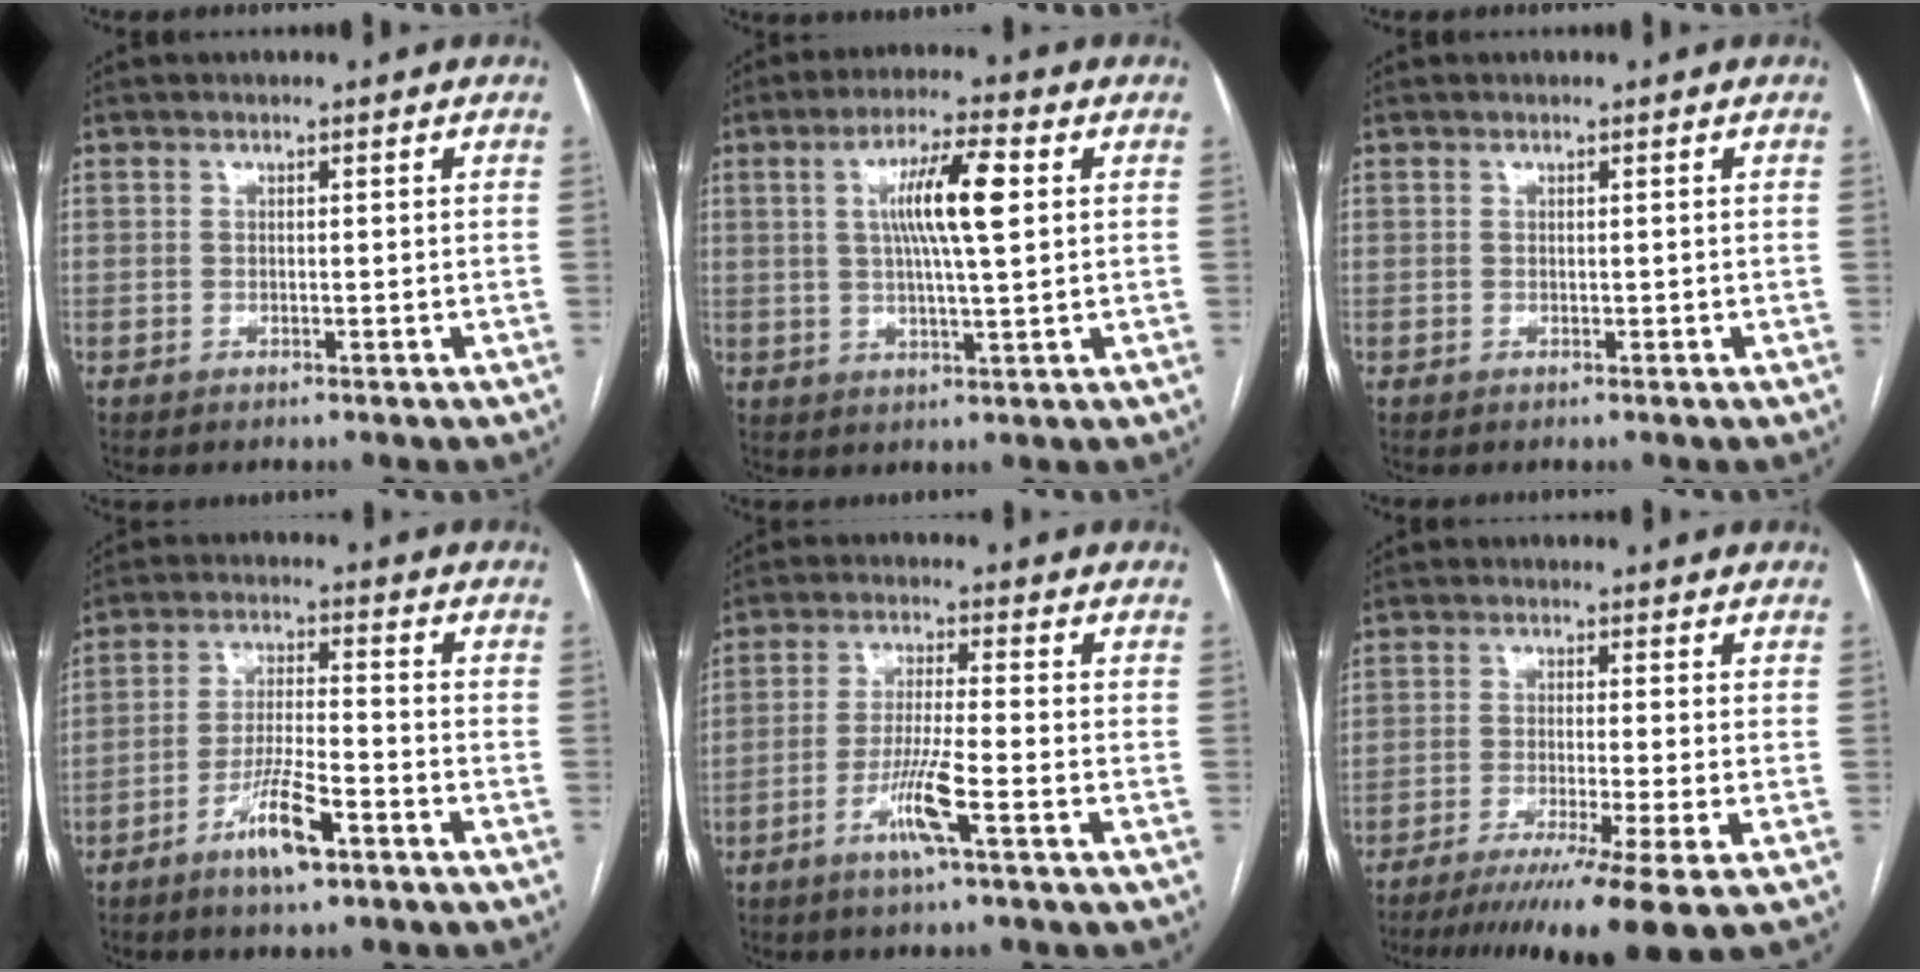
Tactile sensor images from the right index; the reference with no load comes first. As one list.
[{"total": 9.2, "force": [2.1, 0.8, 8.9], "torque": [-0.164, 0.009, 0.035]}, {"total": 0.0}, {"total": 8.2, "force": [-4.8, 1.1, 6.5], "torque": [-0.129, -0.006, -0.085]}, {"total": 6.9, "force": [-3.2, -0.3, 6.1], "torque": [-0.122, -0.006, -0.063]}, {"total": 12.2, "force": [-8.5, -1.6, 8.6], "torque": [-0.123, -0.033, -0.131]}]